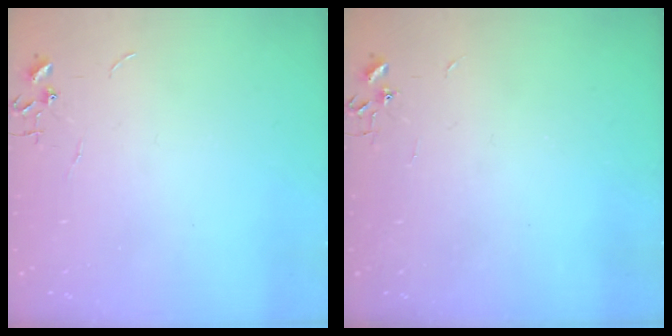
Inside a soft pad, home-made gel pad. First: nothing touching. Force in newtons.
{"total": 2.1, "press": 2.1, "slide": 0.4}